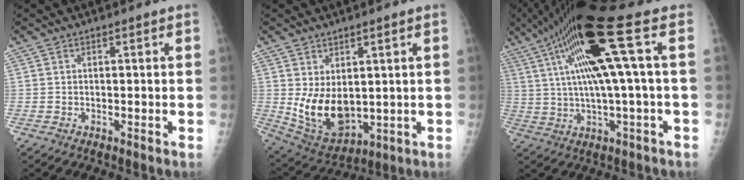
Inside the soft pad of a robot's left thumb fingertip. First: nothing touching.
{"total": 11.0, "force": [1.0, 6.6, 8.8], "torque": [-0.130, -0.026, 0.045]}
{"total": 16.3, "force": [4.3, 1.3, 15.7], "torque": [-0.306, 0.031, 0.073]}